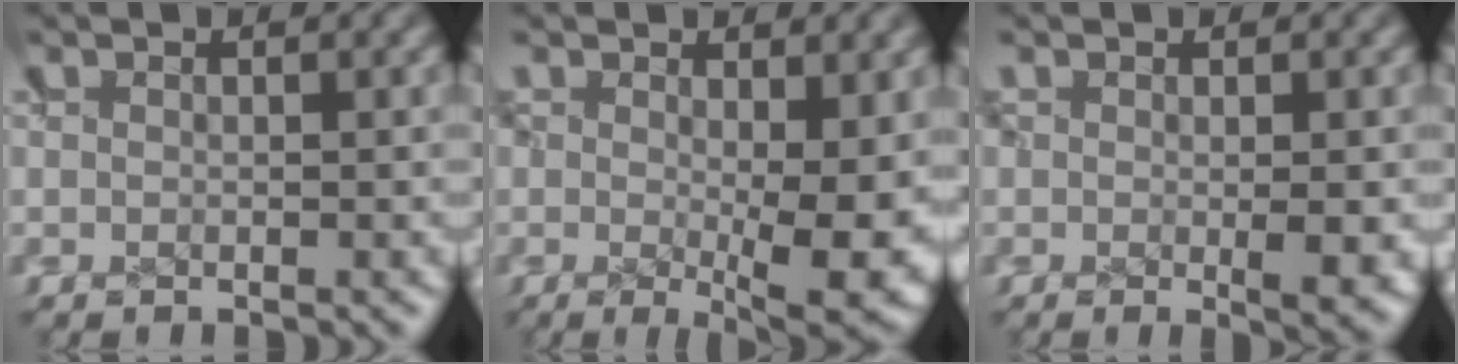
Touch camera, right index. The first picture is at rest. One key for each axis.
{"total": 5.2, "fx": -0.8, "fy": 1.6, "fz": 4.9, "tx": -0.049, "ty": -0.024, "tz": 0.003}
{"total": 1.4, "fx": 0.0, "fy": 0.3, "fz": 1.4, "tx": -0.016, "ty": -0.007, "tz": 0.006}